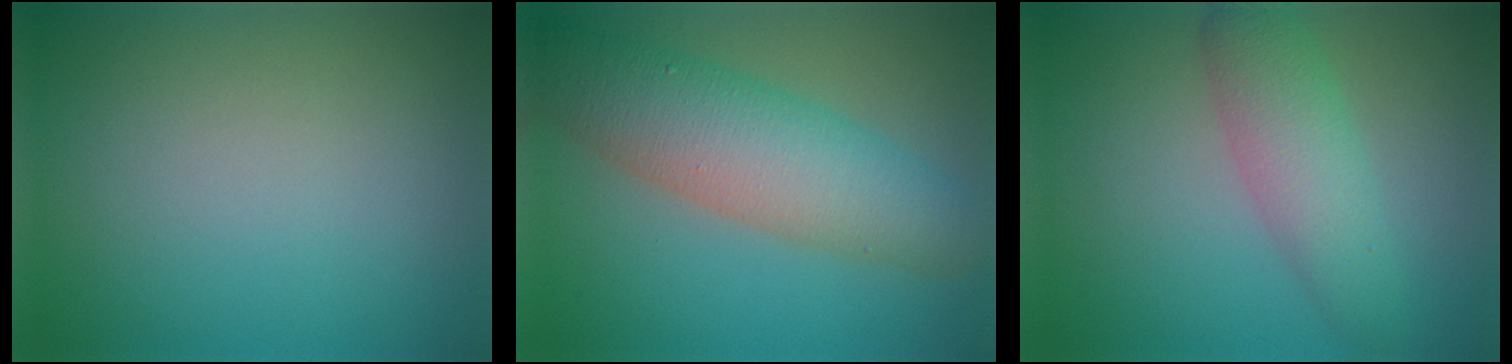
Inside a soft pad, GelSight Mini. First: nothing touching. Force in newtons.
{"total": 7.8, "press": 7.8, "slide": 0.2}
{"total": 4.3, "press": 4.2, "slide": 0.0}